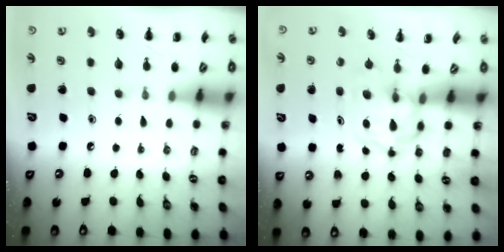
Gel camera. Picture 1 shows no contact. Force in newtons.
{"total": 3.9, "press": 3.9, "slide": 0.5}